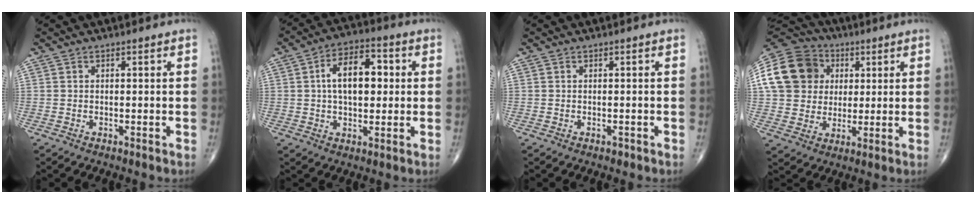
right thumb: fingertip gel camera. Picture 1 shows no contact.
{"total": 11.7, "force": [1.5, 6.6, 9.5], "torque": [-0.136, 0.017, 0.020]}
{"total": 0.5, "force": [-0.3, 0.3, 0.3], "torque": [-0.004, 0.000, -0.004]}
{"total": 17.7, "force": [4.1, 15.0, 8.5], "torque": [-0.149, 0.022, 0.073]}